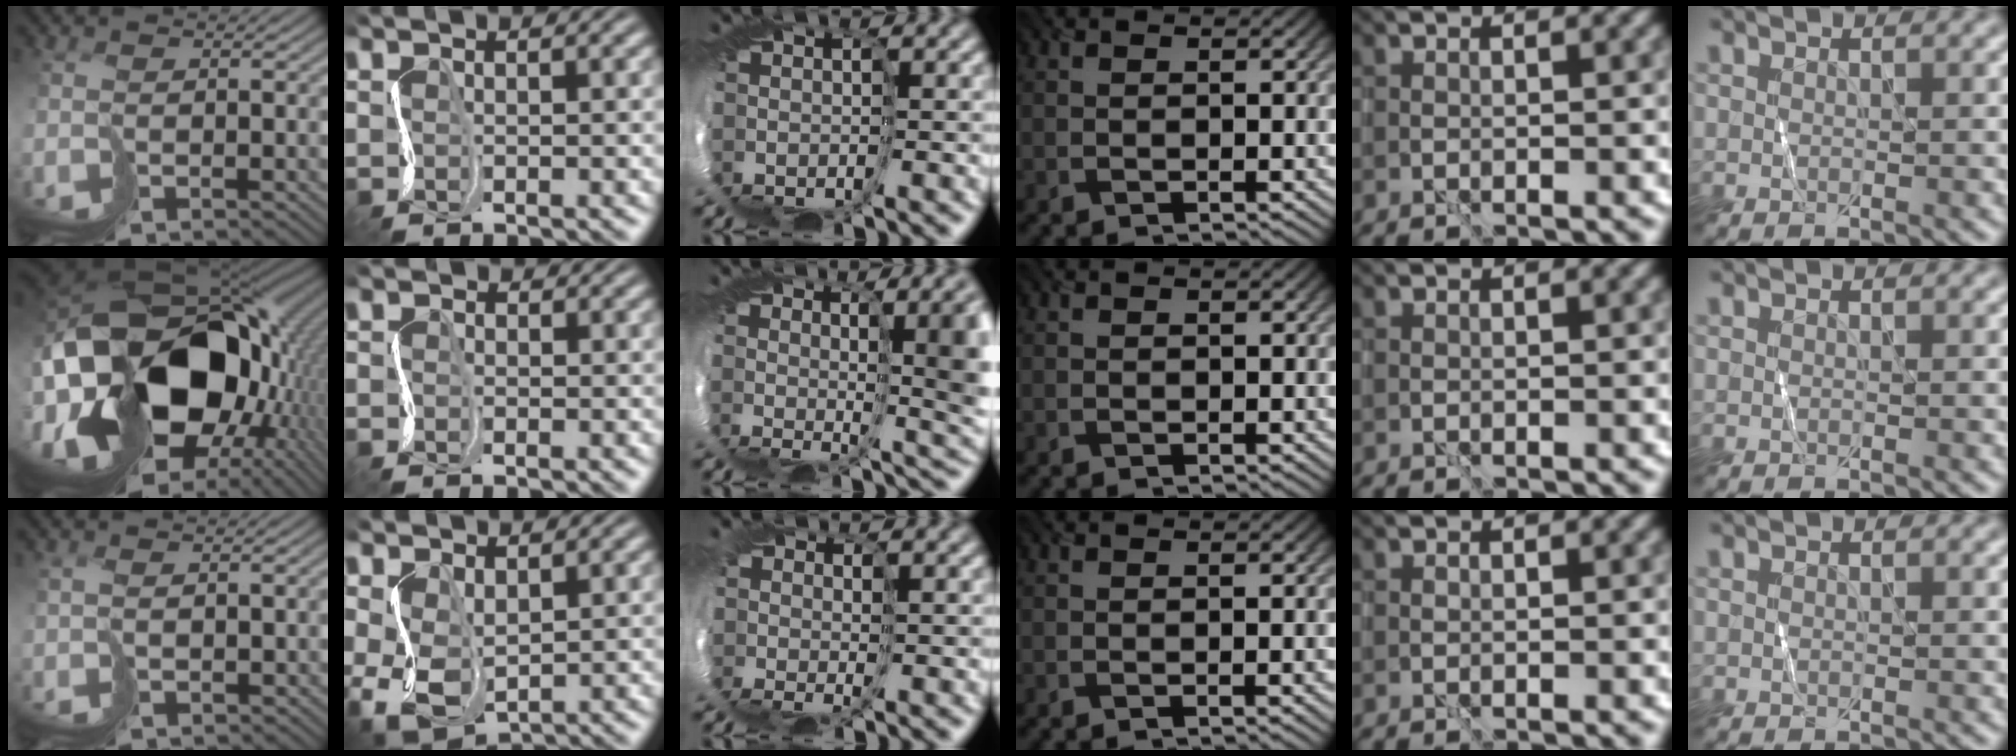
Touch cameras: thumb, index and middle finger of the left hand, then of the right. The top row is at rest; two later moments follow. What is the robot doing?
{"motion": "cut", "object": "paper bag"}